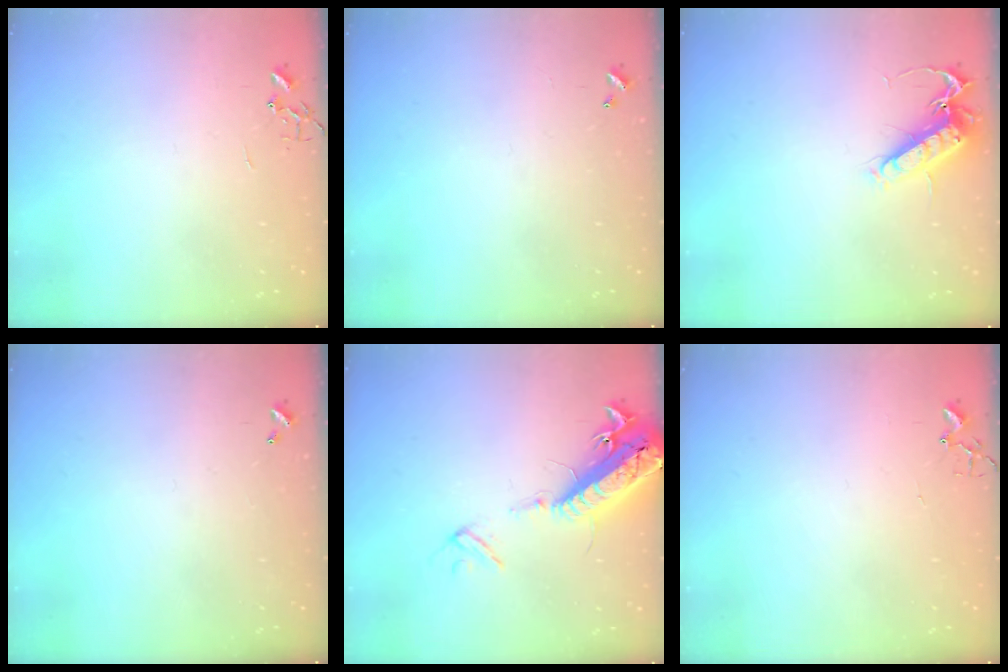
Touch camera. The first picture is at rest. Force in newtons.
{"total": 0.0}
{"total": 14.1, "press": 13.9, "slide": 1.9}
{"total": 0.0}
{"total": 17.7, "press": 17.2, "slide": 4.3}
{"total": 7.5, "press": 7.5, "slide": 0.7}